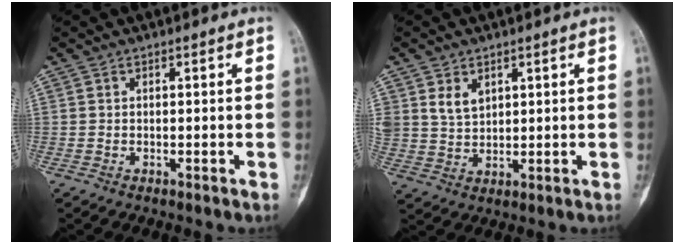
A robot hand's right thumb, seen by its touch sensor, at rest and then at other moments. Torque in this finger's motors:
{"motor_torque": [-0.10, 0.33, 0.64, 0.32, 0.14]}